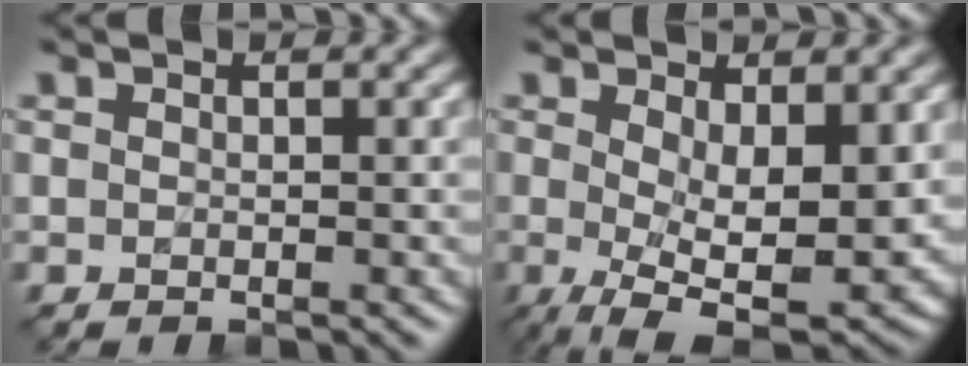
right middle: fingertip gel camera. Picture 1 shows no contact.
{"total": 10.0, "force": [-0.3, 4.2, 9.1], "torque": [-0.154, -0.027, 0.007]}